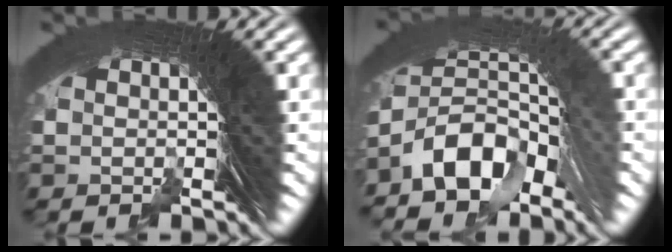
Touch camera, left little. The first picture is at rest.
{"total": 6.8, "force": [-0.5, 3.6, 5.8], "torque": [-0.124, -0.013, -0.002]}